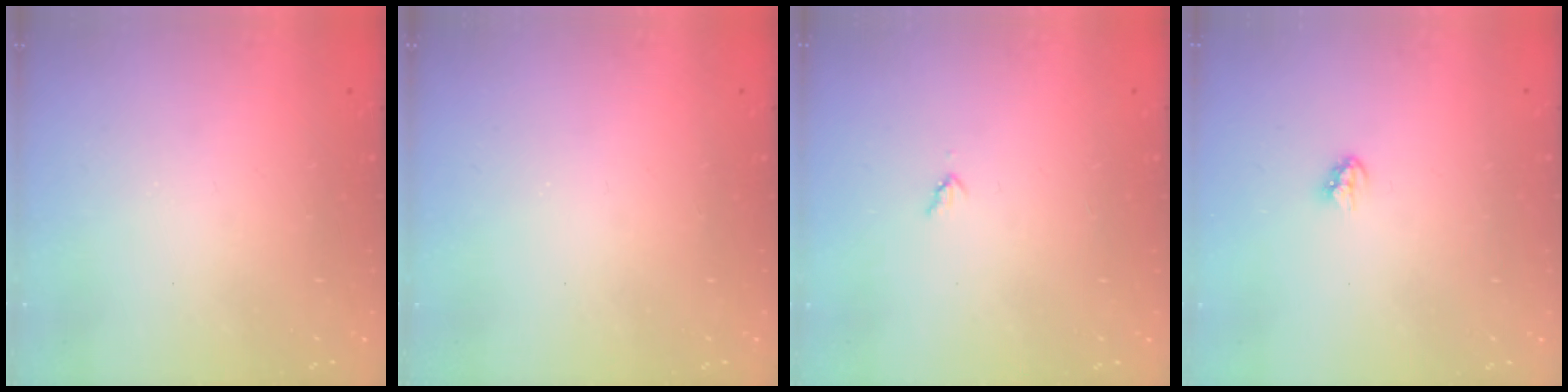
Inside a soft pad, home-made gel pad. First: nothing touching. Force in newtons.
{"total": 0.0}
{"total": 3.0, "press": 3.0, "slide": 0.3}
{"total": 2.9, "press": 2.9, "slide": 0.2}